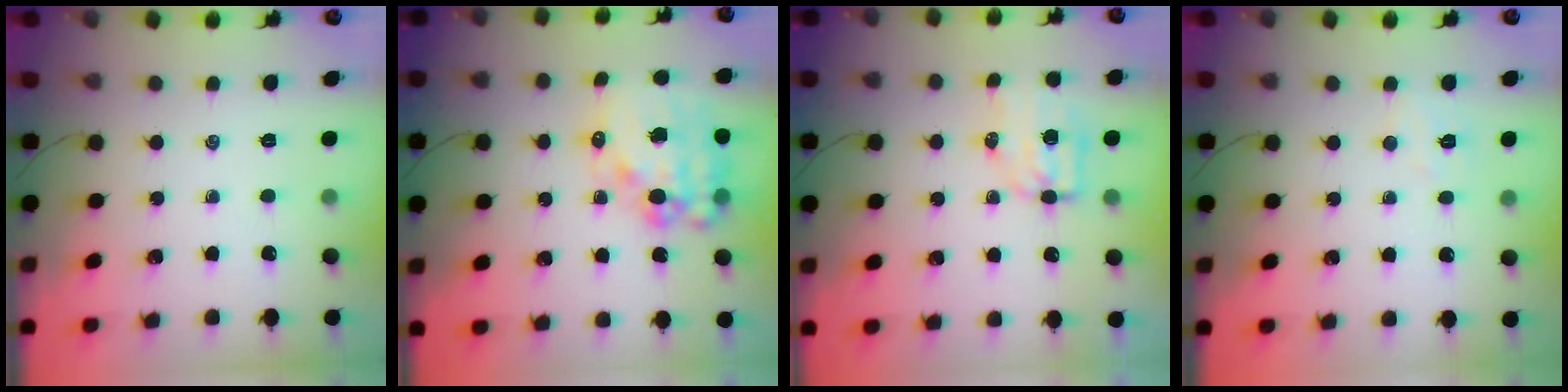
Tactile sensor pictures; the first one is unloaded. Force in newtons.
{"total": 18.0, "press": 17.5, "slide": 3.8}
{"total": 6.1, "press": 6.0, "slide": 1.0}
{"total": 4.4, "press": 4.3, "slide": 0.9}